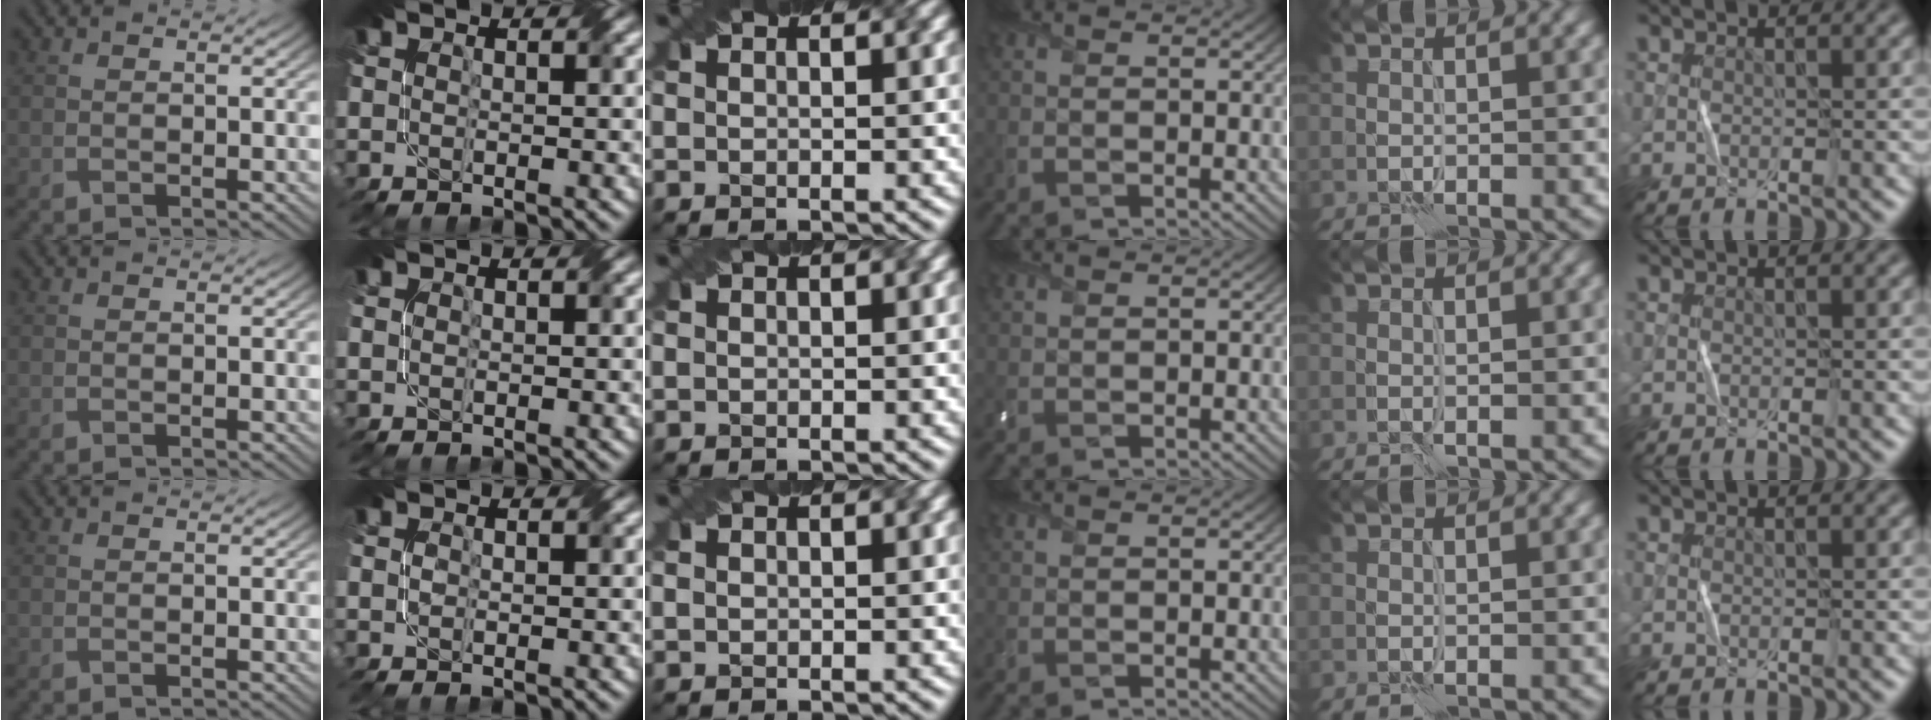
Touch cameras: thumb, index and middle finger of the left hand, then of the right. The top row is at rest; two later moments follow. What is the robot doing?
{"motion": "fold", "object": "paper"}